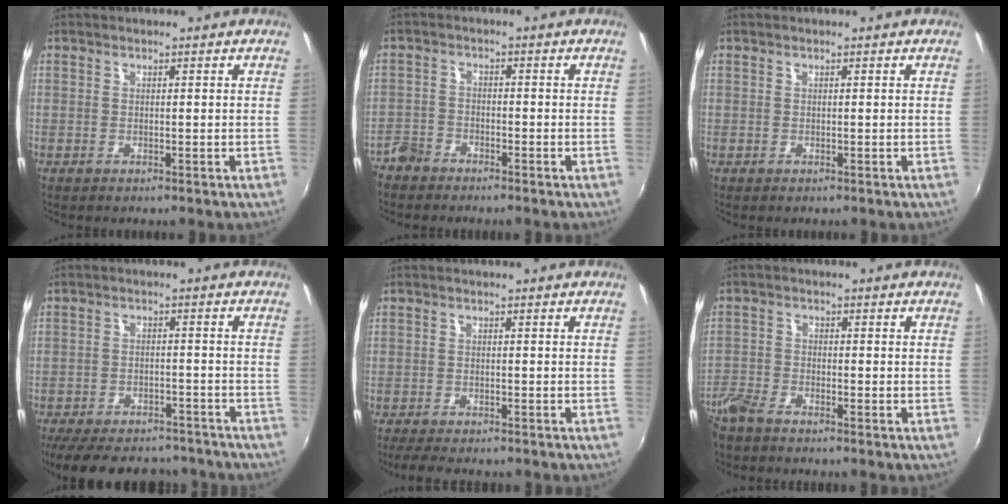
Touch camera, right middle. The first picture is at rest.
{"total": 3.8, "force": [-3.3, 1.9, 0.5], "torque": [-0.016, 0.003, -0.068]}
{"total": 0.0}
{"total": 19.4, "force": [-16.2, 7.3, 7.9], "torque": [-0.174, -0.002, -0.217]}
{"total": 5.5, "force": [-4.8, 1.3, 2.5], "torque": [-0.063, -0.017, -0.081]}
{"total": 5.3, "force": [-4.6, 1.4, 2.1], "torque": [-0.058, -0.014, -0.098]}